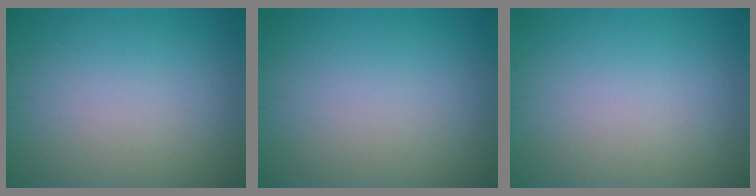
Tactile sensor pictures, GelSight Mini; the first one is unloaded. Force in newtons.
{"total": 0.0}
{"total": 0.0}